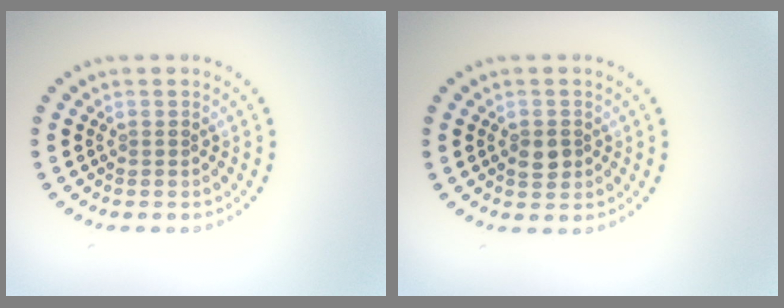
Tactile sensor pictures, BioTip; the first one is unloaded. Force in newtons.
{"total": 1.7, "press": 1.7, "slide": 0.2}